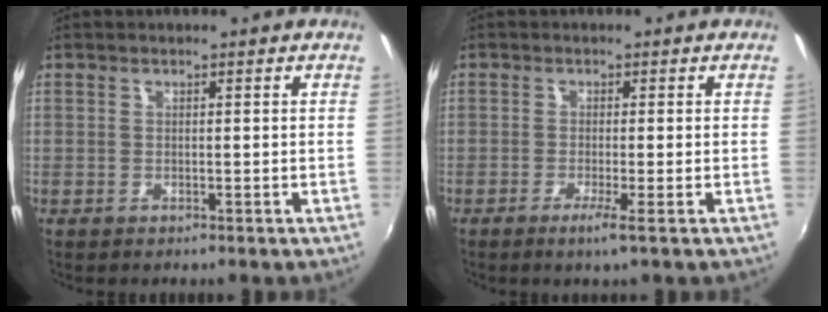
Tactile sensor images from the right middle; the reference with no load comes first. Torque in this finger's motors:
{"motor_torque": [-0.91, -0.83, -0.23, -0.03]}